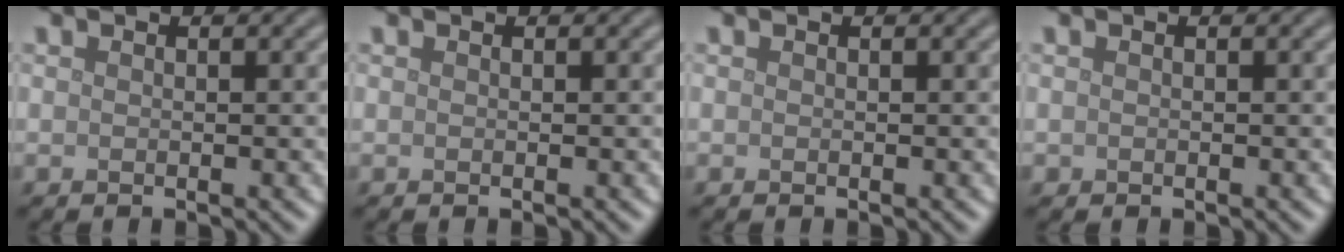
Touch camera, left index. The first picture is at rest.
{"total": 0.0}
{"total": 0.0}
{"total": 0.0}